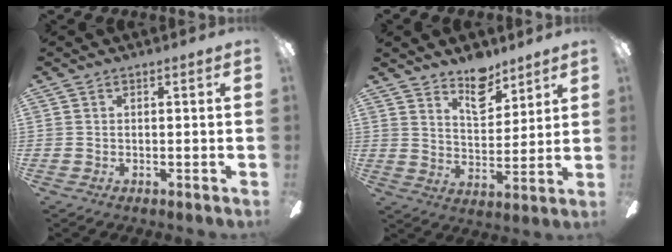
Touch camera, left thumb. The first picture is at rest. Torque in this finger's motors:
{"motor_torque": [-0.14, -0.11, -0.10, 0.00, 0.09]}